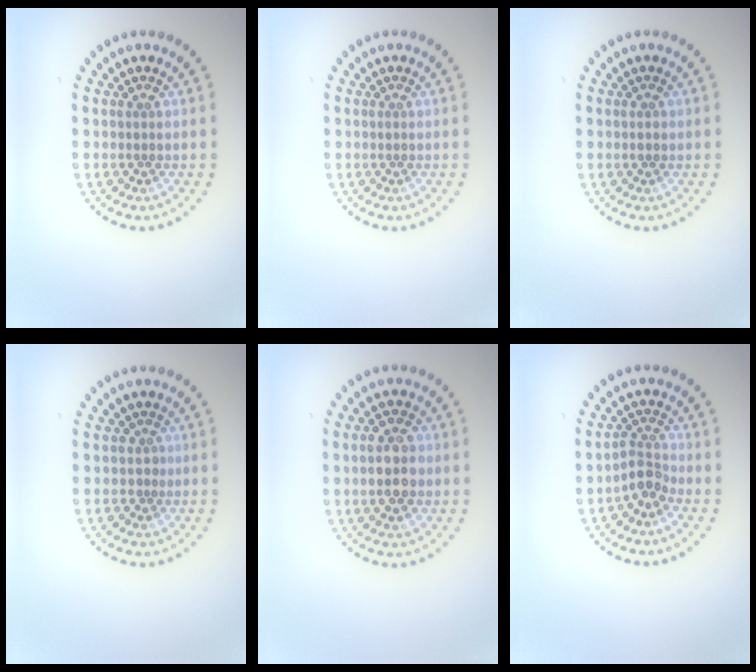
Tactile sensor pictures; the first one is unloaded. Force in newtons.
{"total": 0.0}
{"total": 0.9, "press": 0.9, "slide": 0.1}
{"total": 0.8, "press": 0.5, "slide": 0.7}
{"total": 3.9, "press": 3.9, "slide": 0.2}
{"total": 2.4, "press": 1.8, "slide": 1.5}